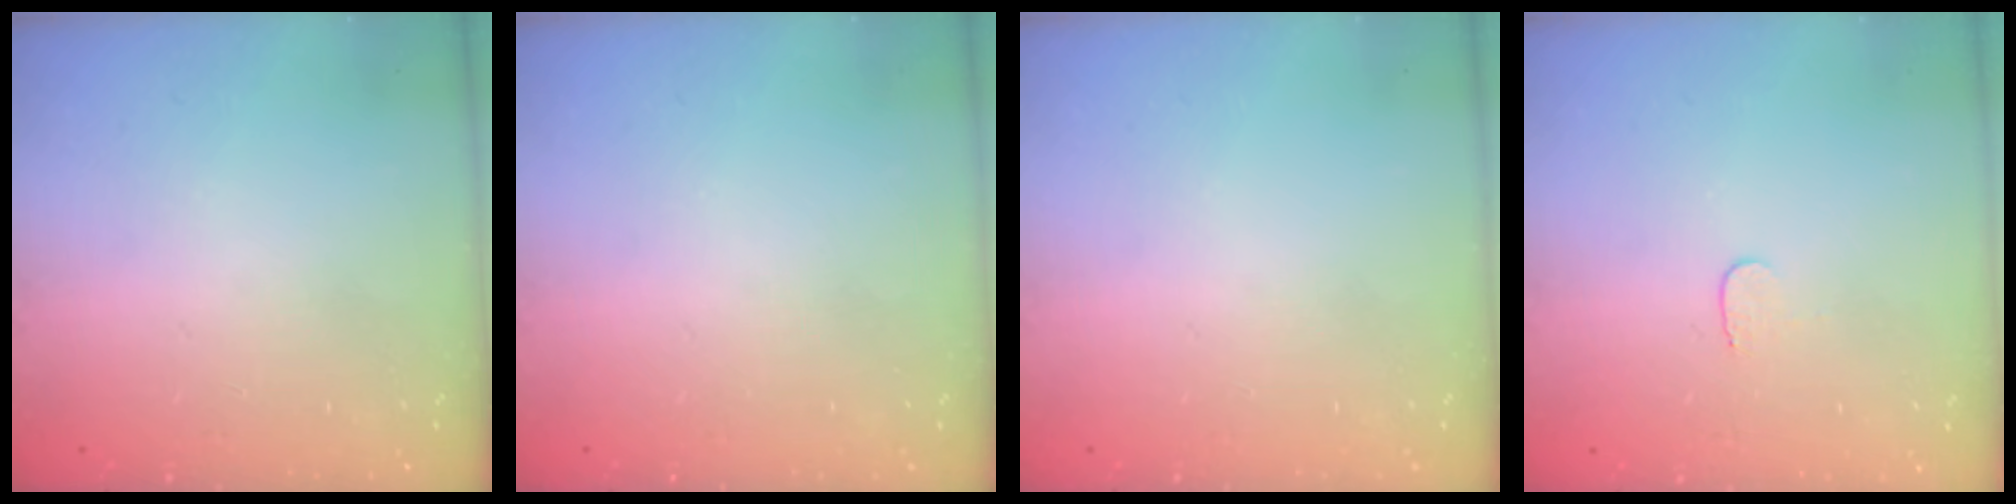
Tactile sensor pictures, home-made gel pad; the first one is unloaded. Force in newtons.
{"total": 0.0}
{"total": 0.0}
{"total": 3.2, "press": 3.2, "slide": 0.3}